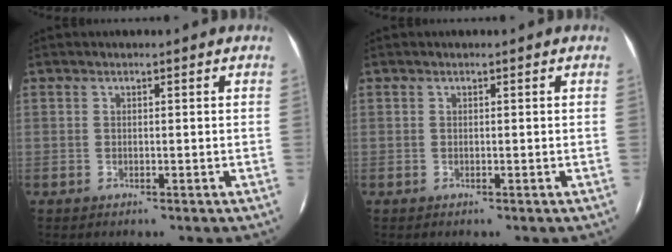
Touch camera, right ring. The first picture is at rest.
{"total": 0.0}